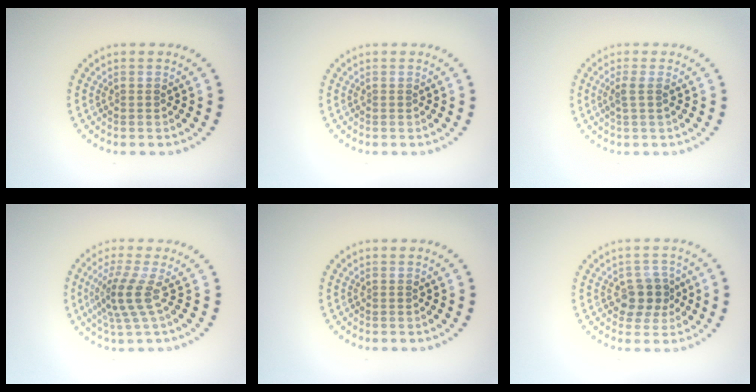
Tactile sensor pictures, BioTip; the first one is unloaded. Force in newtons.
{"total": 0.0}
{"total": 1.4, "press": 1.2, "slide": 0.9}
{"total": 3.2, "press": 2.2, "slide": 2.4}
{"total": 0.0}
{"total": 3.2, "press": 3.0, "slide": 1.2}